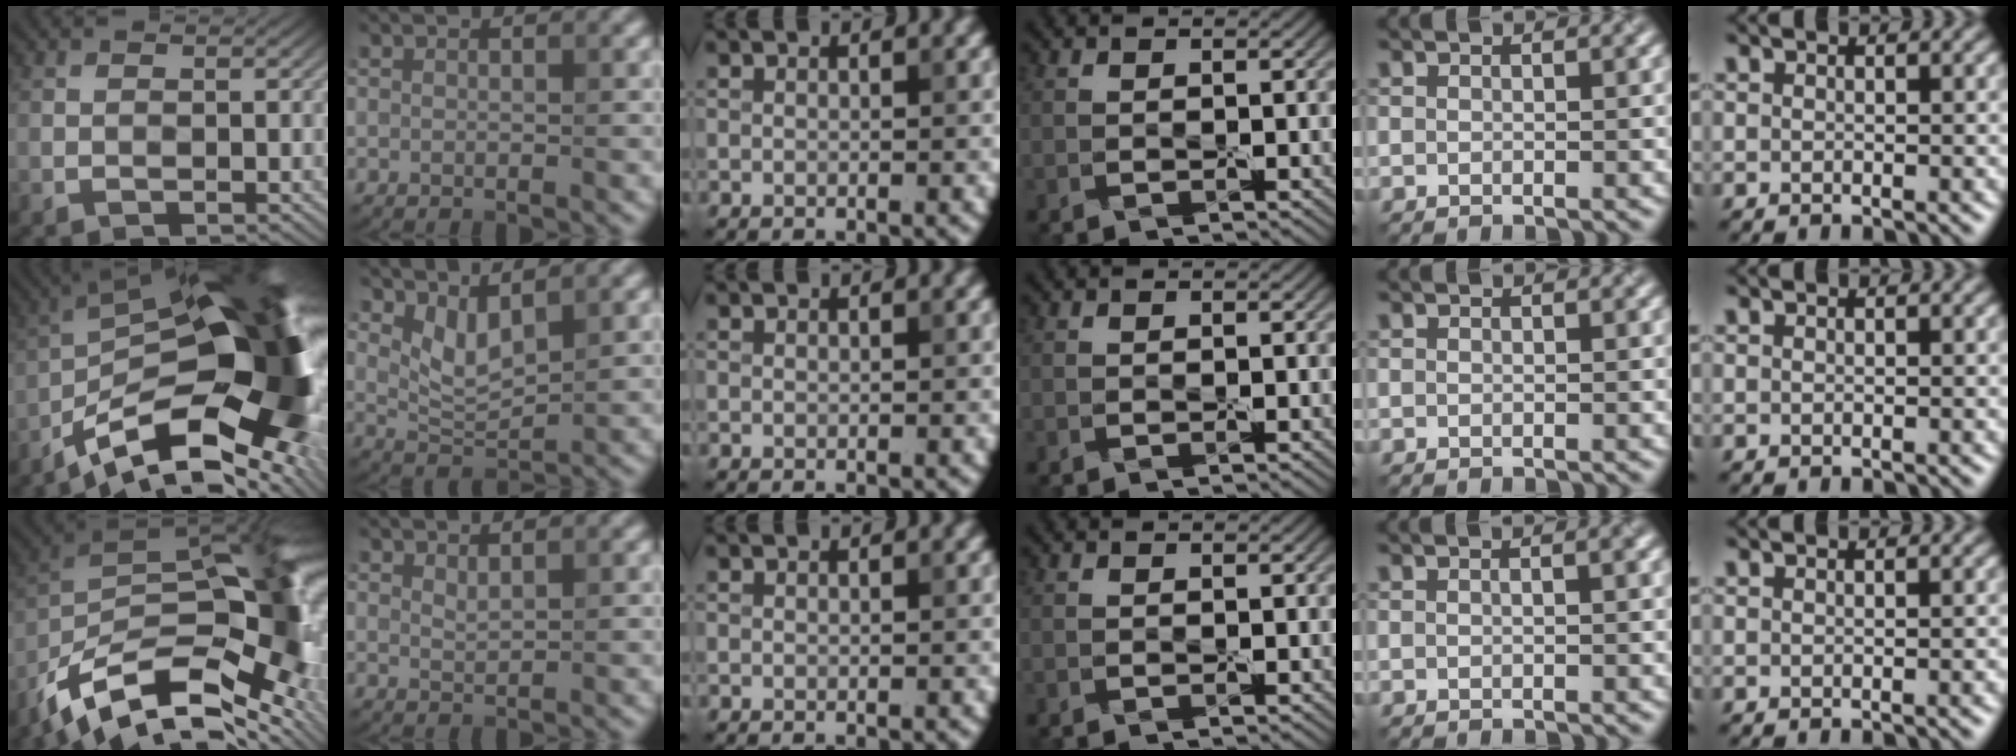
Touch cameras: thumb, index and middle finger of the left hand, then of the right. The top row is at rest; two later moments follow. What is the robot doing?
{"motion": "wrap", "object": "adhesive wrap"}